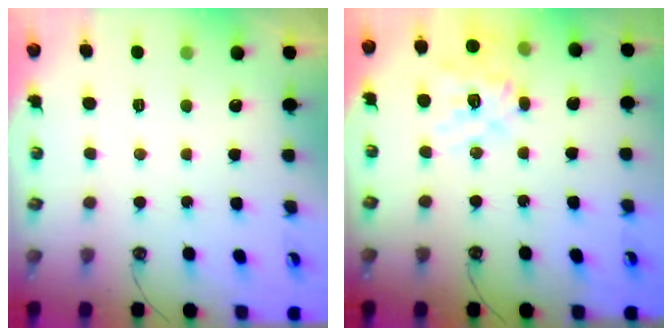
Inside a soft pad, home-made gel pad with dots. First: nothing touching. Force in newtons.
{"total": 16.2, "press": 16.0, "slide": 2.4}